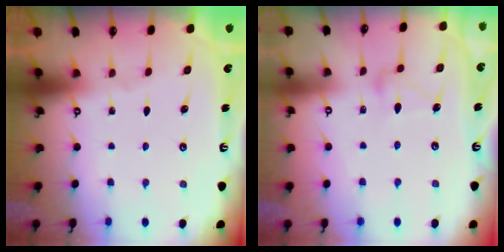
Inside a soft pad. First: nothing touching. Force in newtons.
{"total": 9.1, "press": 9.1, "slide": 0.1}